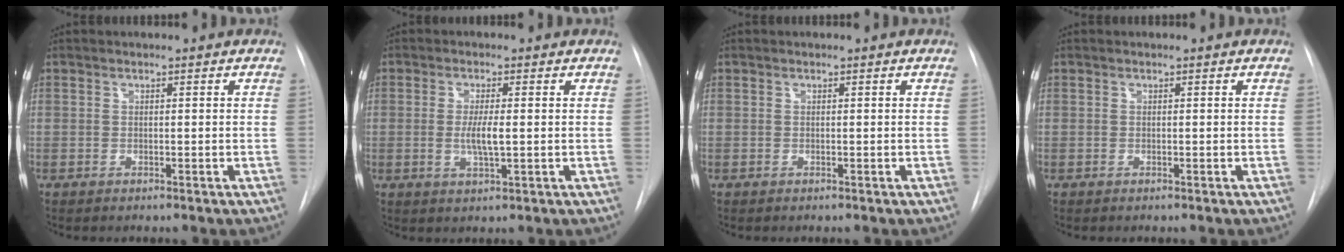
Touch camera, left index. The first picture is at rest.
{"total": 3.7, "force": [-0.2, 0.6, 3.7], "torque": [-0.072, -0.005, -0.002]}
{"total": 0.0}
{"total": 0.0}